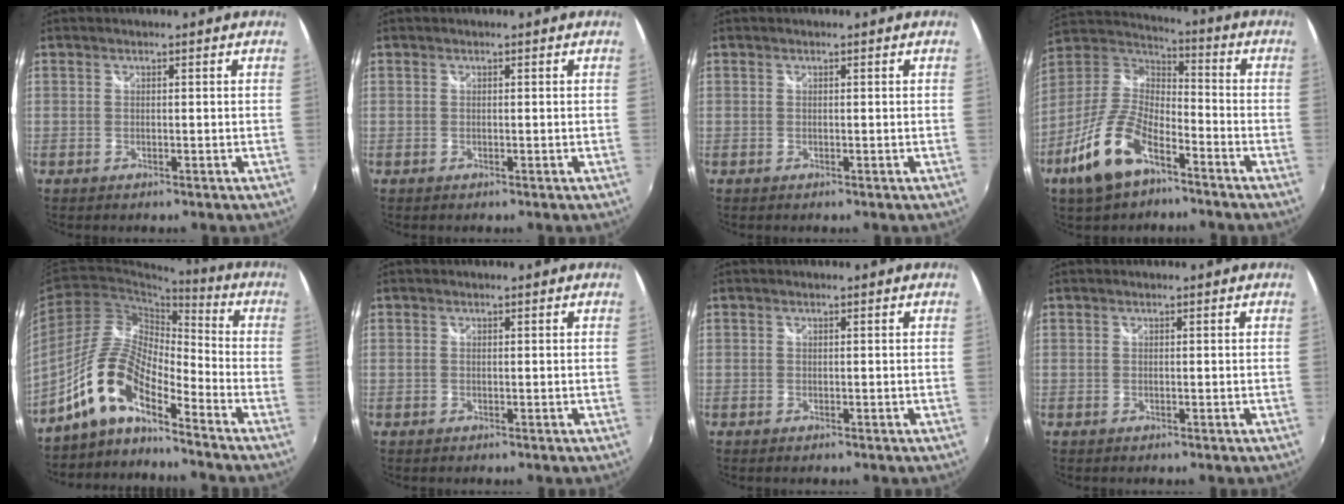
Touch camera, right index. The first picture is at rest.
{"total": 0.0}
{"total": 0.0}
{"total": 15.7, "force": [-8.7, 6.9, 11.1], "torque": [-0.239, -0.014, -0.166]}
{"total": 10.9, "force": [-7.8, 3.1, 6.9], "torque": [-0.143, 0.025, -0.161]}
{"total": 0.0}
{"total": 0.0}
{"total": 0.0}